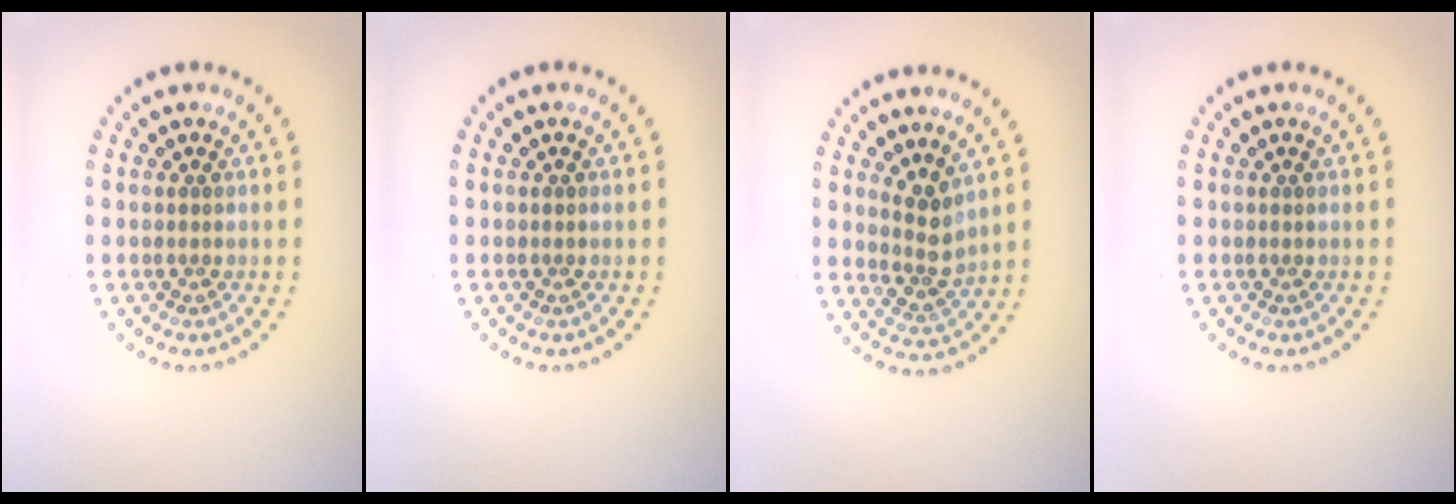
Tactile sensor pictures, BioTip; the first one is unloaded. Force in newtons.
{"total": 0.0}
{"total": 2.7, "press": 2.0, "slide": 1.8}
{"total": 0.0}